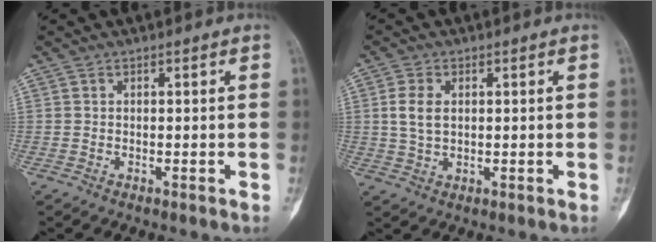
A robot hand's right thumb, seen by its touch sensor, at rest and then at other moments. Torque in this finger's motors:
{"motor_torque": [0.07, 0.07, 0.28, -0.27, 0.07]}